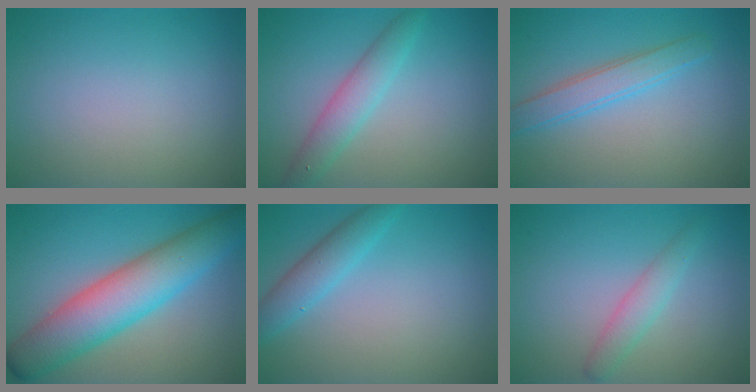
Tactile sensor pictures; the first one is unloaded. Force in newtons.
{"total": 3.0, "press": 3.0, "slide": 0.1}
{"total": 2.9, "press": 2.9, "slide": 0.1}
{"total": 8.4, "press": 8.4, "slide": 0.1}
{"total": 2.9, "press": 2.9, "slide": 0.2}
{"total": 2.1, "press": 2.1, "slide": 0.0}